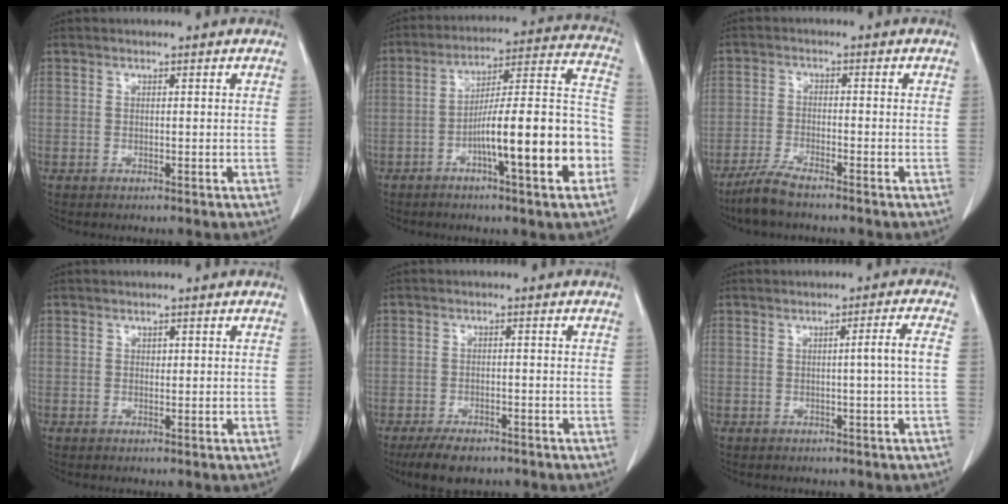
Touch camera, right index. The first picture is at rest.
{"total": 17.1, "force": [-5.9, 1.7, 16.0], "torque": [-0.234, 0.021, -0.087]}
{"total": 4.9, "force": [-4.1, 0.3, 2.7], "torque": [-0.061, -0.013, -0.080]}
{"total": 0.5, "force": [0.2, 0.4, 0.2], "torque": [0.000, 0.000, 0.003]}
{"total": 5.3, "force": [-4.0, 2.4, 2.4], "torque": [-0.040, -0.004, -0.064]}
{"total": 3.0, "force": [-0.3, -1.0, 2.8], "torque": [-0.039, 0.001, -0.002]}